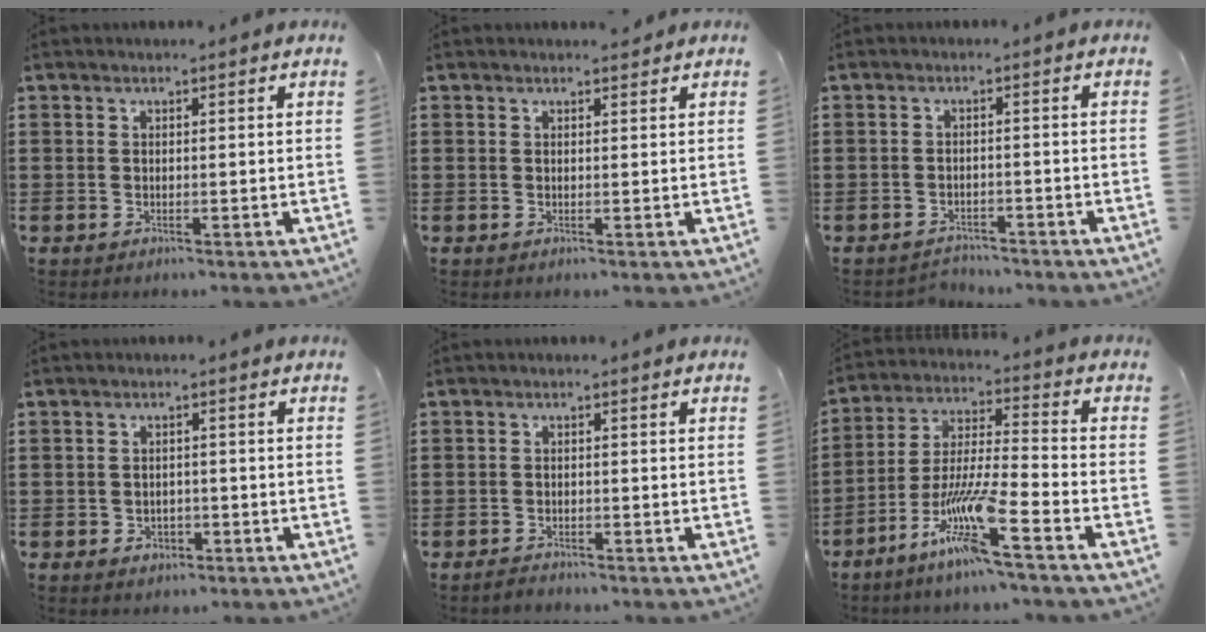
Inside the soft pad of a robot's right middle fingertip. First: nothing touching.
{"total": 0.7, "force": [0.6, 0.3, 0.1], "torque": [0.005, -0.003, 0.009]}
{"total": 2.1, "force": [-2.0, 0.4, -0.1], "torque": [-0.006, 0.000, -0.046]}
{"total": 1.5, "force": [-0.8, 1.2, 0.5], "torque": [-0.014, 0.002, -0.019]}
{"total": 1.3, "force": [-1.3, 0.3, 0.0], "torque": [-0.003, 0.004, -0.028]}
{"total": 11.1, "force": [-7.0, 0.6, 8.5], "torque": [-0.187, -0.014, -0.142]}